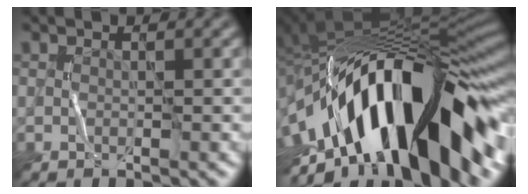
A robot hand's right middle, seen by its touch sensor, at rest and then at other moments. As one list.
[{"total": 17.2, "force": [-4.8, 7.1, 14.9], "torque": [-0.228, 0.029, -0.096]}]